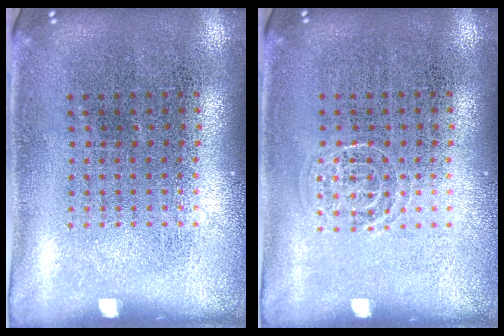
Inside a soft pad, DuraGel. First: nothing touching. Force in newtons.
{"total": 1.1, "press": 1.1, "slide": 0.2}